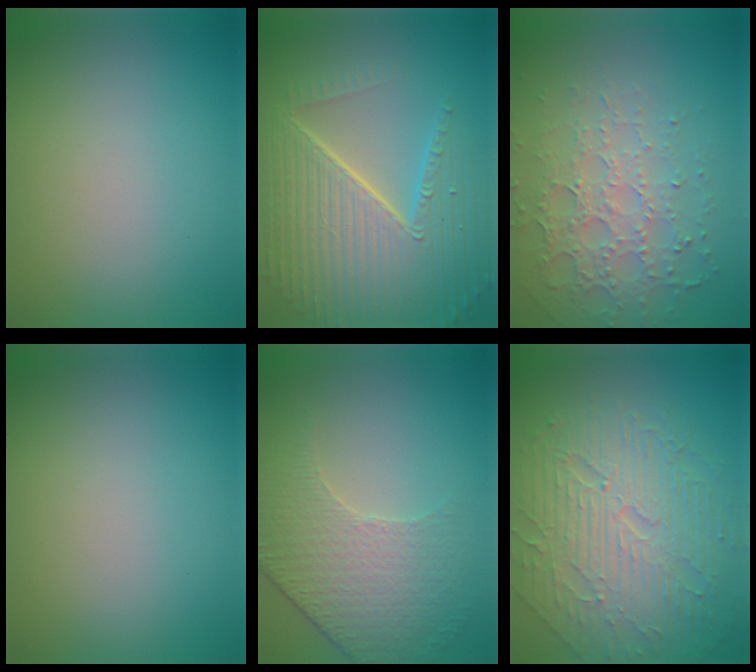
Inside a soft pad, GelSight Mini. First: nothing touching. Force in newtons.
{"total": 10.1, "press": 6.3, "slide": 7.9}
{"total": 4.6, "press": 4.0, "slide": 2.2}
{"total": 0.0}
{"total": 4.3, "press": 3.8, "slide": 2.1}
{"total": 9.5, "press": 6.2, "slide": 7.2}